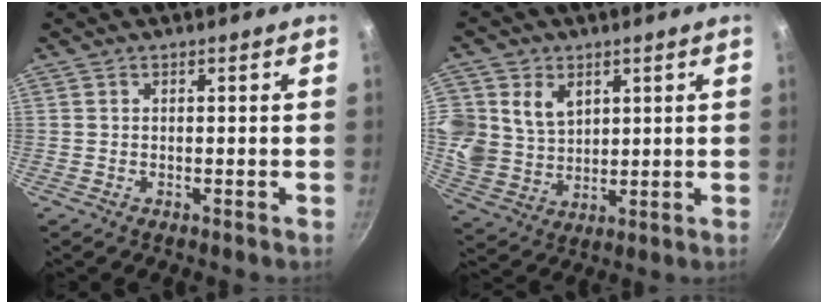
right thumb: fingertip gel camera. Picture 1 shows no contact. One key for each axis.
{"total": 12.9, "fx": 4.3, "fy": 10.6, "fz": 6.0, "tx": -0.118, "ty": -0.013, "tz": 0.093}